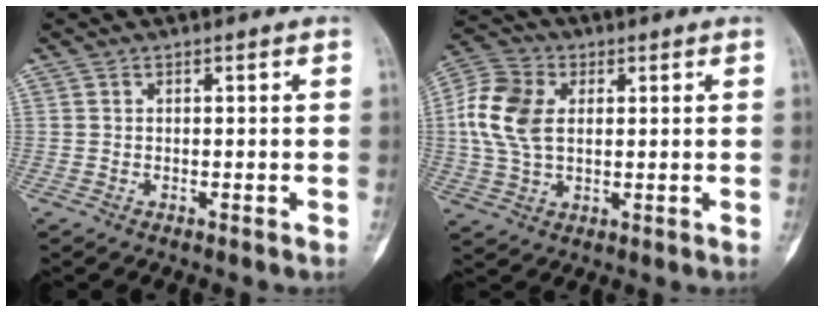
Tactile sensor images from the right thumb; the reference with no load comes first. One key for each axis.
{"total": 11.2, "fx": 1.7, "fy": 7.5, "fz": 8.2, "tx": -0.169, "ty": 0.013, "tz": 0.028}